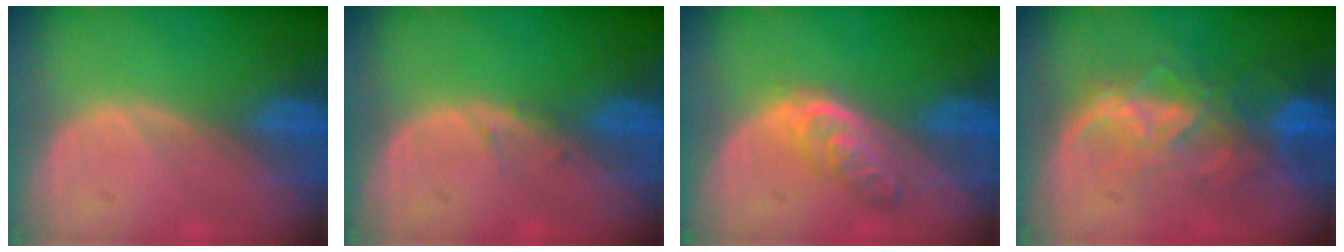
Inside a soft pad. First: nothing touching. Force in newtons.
{"total": 0.8, "press": 0.7, "slide": 0.3}
{"total": 4.6, "press": 4.4, "slide": 1.1}
{"total": 8.7, "press": 7.5, "slide": 4.3}